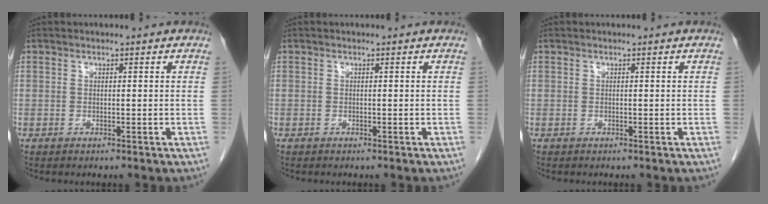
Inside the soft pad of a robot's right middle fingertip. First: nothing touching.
{"total": 0.0}
{"total": 0.0}